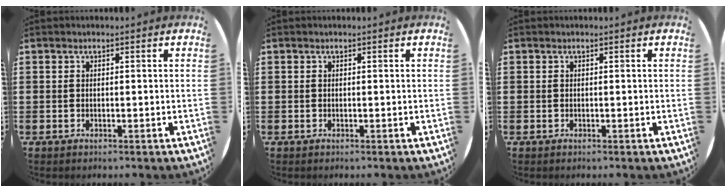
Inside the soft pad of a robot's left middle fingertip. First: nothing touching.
{"total": 0.0}
{"total": 0.0}